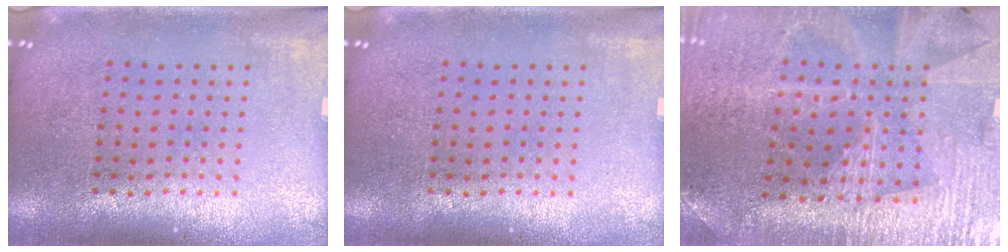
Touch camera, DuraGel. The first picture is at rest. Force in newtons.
{"total": 0.0}
{"total": 2.3, "press": 2.3, "slide": 0.5}